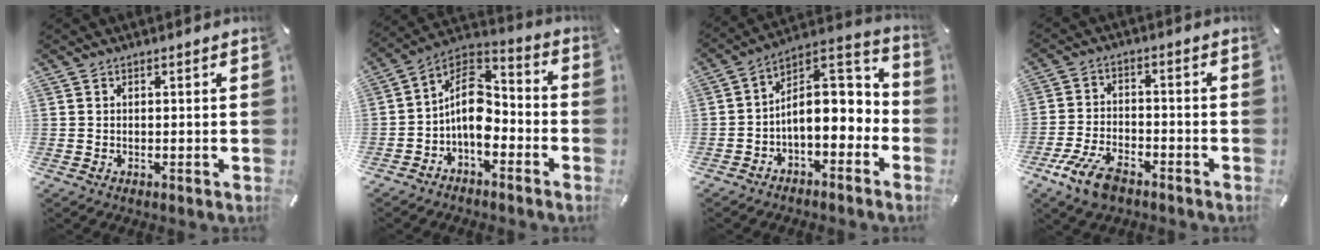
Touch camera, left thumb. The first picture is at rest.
{"total": 11.8, "force": [-3.4, 8.0, 7.9], "torque": [-0.151, 0.016, -0.062]}
{"total": 10.9, "force": [-0.5, 7.5, 8.0], "torque": [-0.108, -0.014, -0.008]}
{"total": 9.3, "force": [-6.0, 4.4, 5.6], "torque": [-0.123, 0.021, -0.112]}